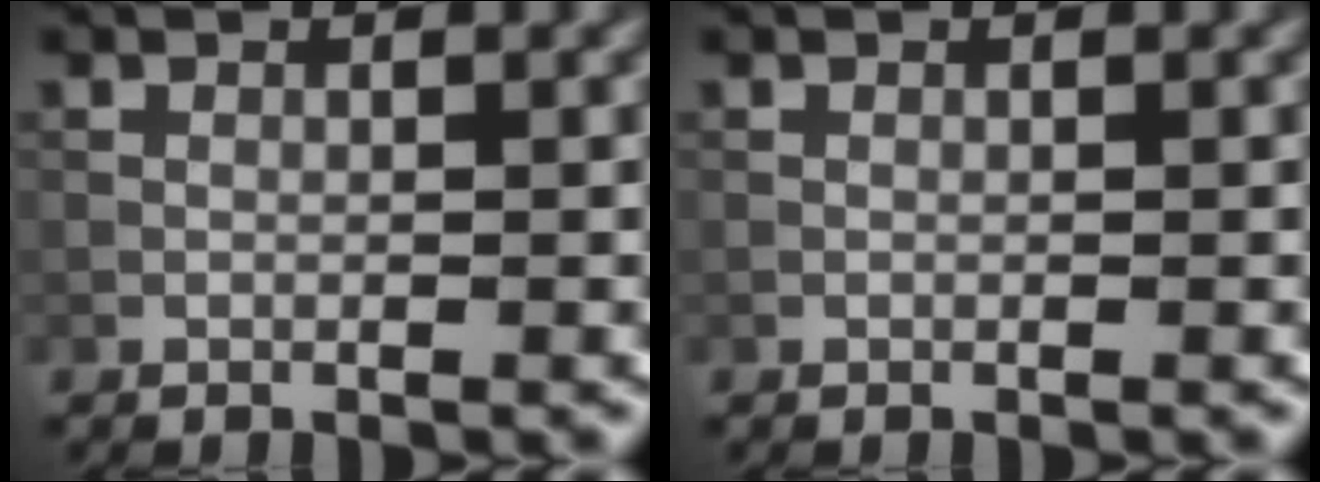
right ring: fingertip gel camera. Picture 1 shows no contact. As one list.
[{"total": 0.0}]